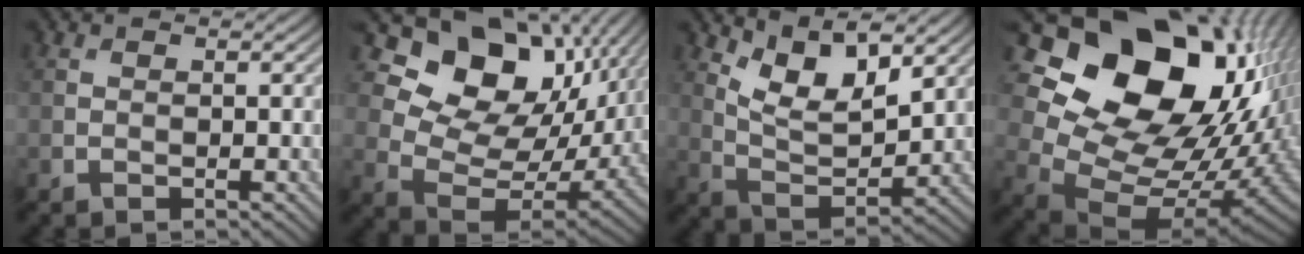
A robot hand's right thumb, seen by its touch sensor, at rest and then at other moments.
{"total": 15.3, "force": [7.2, 10.2, 8.8], "torque": [-0.173, 0.026, 0.128]}
{"total": 8.9, "force": [5.3, 3.5, 6.2], "torque": [-0.129, -0.007, 0.109]}
{"total": 21.7, "force": [7.4, 15.5, 13.2], "torque": [-0.251, 0.007, 0.148]}